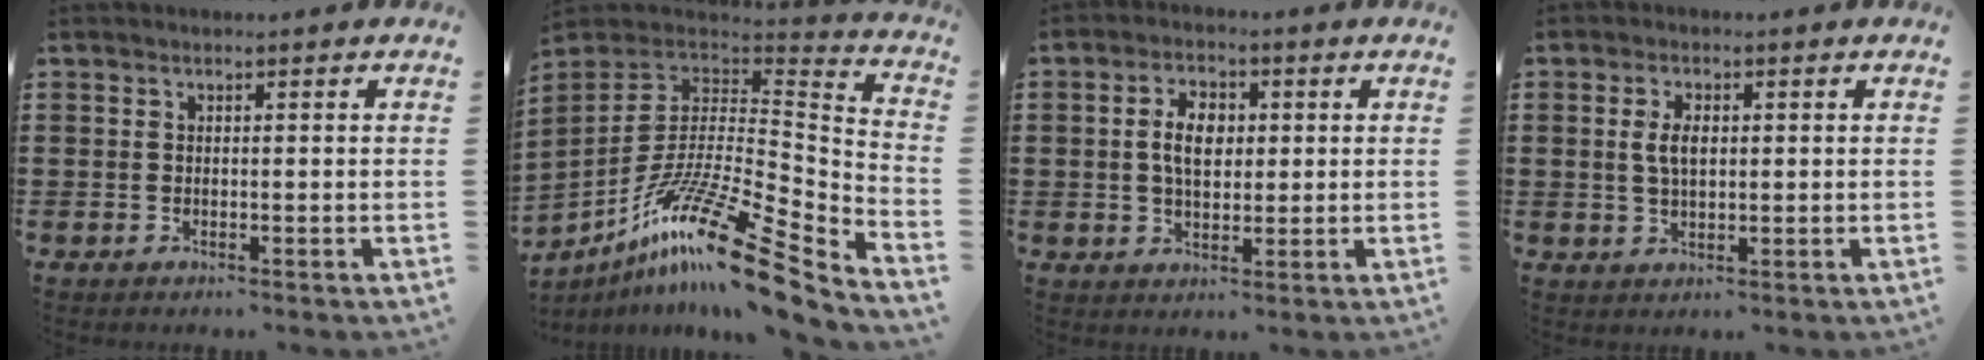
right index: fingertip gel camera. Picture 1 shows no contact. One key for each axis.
{"total": 18.4, "fx": -11.9, "fy": 2.8, "fz": 13.7, "tx": -0.264, "ty": 0.021, "tz": -0.216}
{"total": 5.5, "fx": 0.5, "fy": 3.3, "fz": 4.3, "tx": -0.083, "ty": 0.011, "tz": 0.004}
{"total": 3.6, "fx": 0.5, "fy": 1.8, "fz": 3.1, "tx": -0.071, "ty": 0.006, "tz": 0.004}